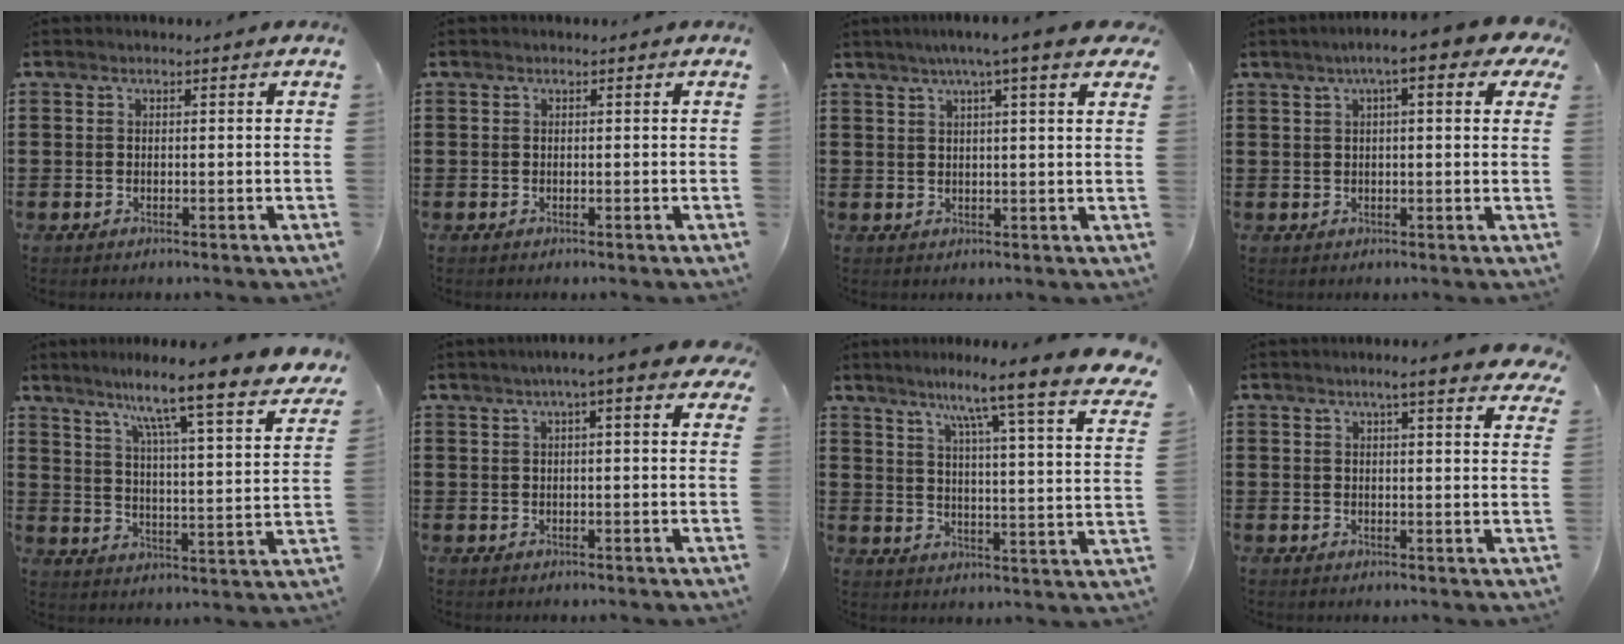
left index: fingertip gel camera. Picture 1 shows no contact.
{"total": 0.0}
{"total": 5.9, "force": [3.6, 0.1, 4.7], "torque": [-0.090, -0.002, 0.058]}
{"total": 6.3, "force": [3.2, 0.8, 5.3], "torque": [-0.092, 0.005, 0.049]}
{"total": 9.5, "force": [7.9, -0.7, 5.3], "torque": [-0.109, -0.072, 0.119]}
{"total": 4.7, "force": [2.4, 0.2, 4.1], "torque": [-0.075, 0.004, 0.038]}
{"total": 8.0, "force": [6.5, -1.8, 4.2], "torque": [-0.094, -0.061, 0.094]}
{"total": 4.6, "force": [3.7, -0.1, 2.9], "torque": [-0.058, -0.007, 0.062]}